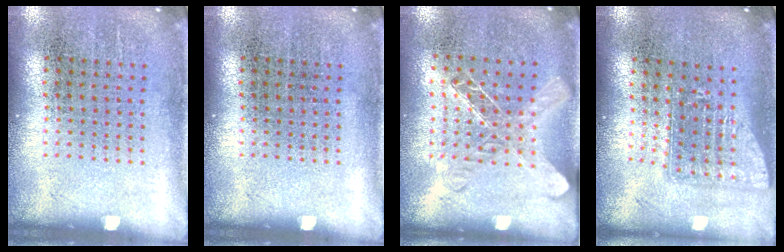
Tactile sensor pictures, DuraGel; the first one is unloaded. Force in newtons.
{"total": 0.0}
{"total": 1.4, "press": 1.3, "slide": 0.6}
{"total": 1.6, "press": 1.2, "slide": 1.0}